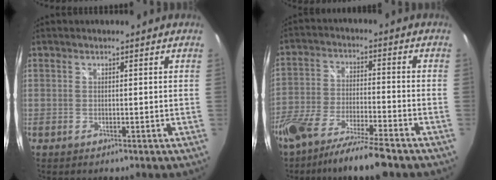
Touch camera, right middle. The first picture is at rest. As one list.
[{"total": 12.8, "force": [-10.0, 1.8, 7.7], "torque": [-0.160, -0.030, -0.181]}]